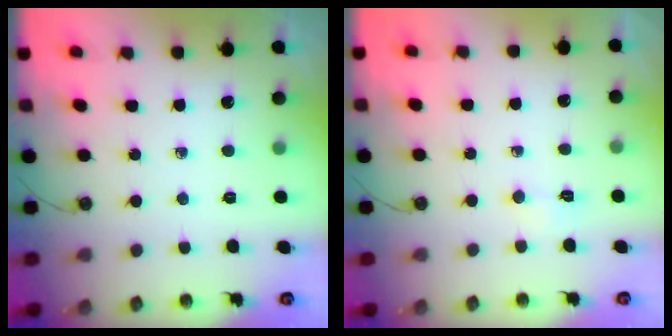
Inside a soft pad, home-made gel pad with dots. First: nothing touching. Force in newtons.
{"total": 3.2, "press": 3.2, "slide": 0.5}